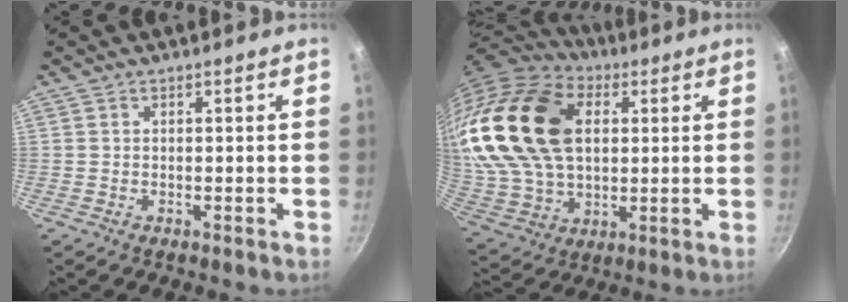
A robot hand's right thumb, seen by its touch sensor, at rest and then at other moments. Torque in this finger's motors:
{"motor_torque": [-0.91, 2.94, 2.77, 0.00, 0.52]}